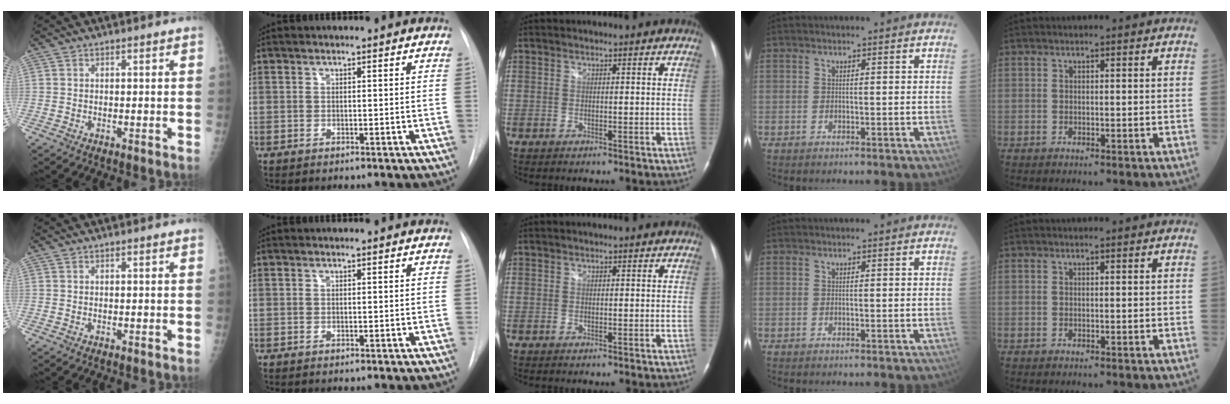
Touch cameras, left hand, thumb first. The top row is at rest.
{}